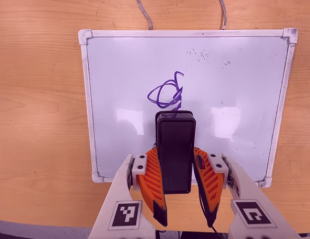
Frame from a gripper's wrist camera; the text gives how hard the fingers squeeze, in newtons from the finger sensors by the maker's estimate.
{"total": 6.5, "left": 5.1, "right": 8.0}